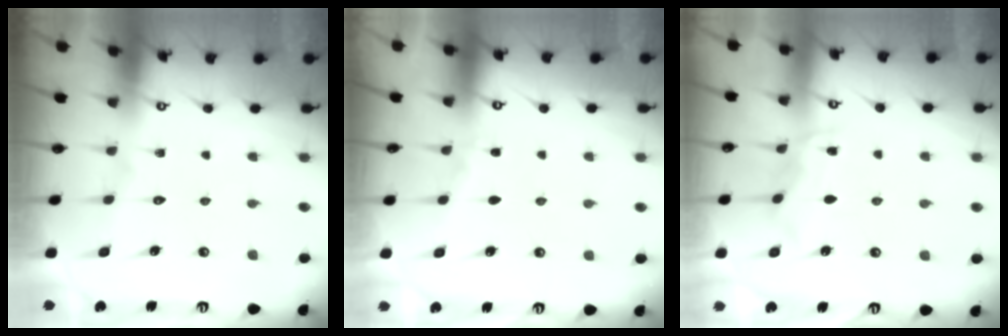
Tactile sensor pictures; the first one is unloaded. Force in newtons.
{"total": 2.3, "press": 2.2, "slide": 0.4}
{"total": 5.1, "press": 5.1, "slide": 0.8}